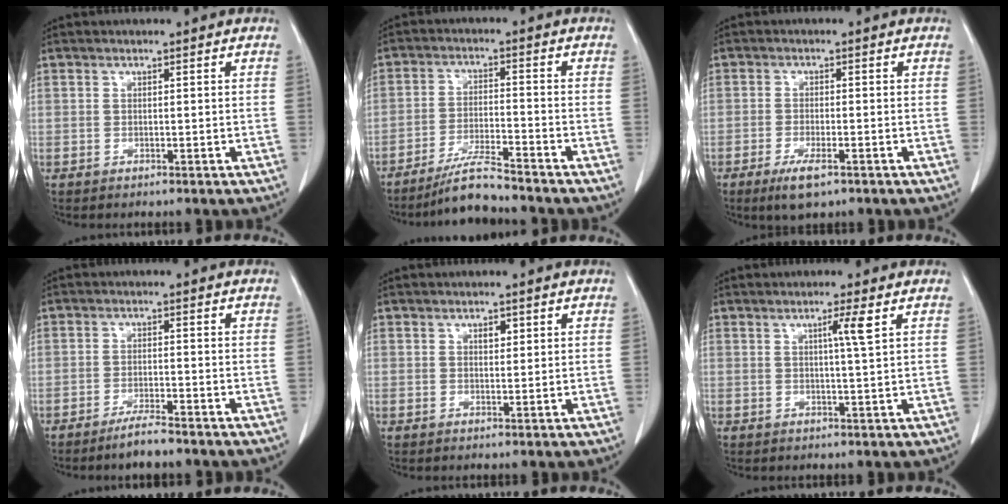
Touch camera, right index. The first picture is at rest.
{"total": 6.6, "force": [-6.0, -0.5, 2.8], "torque": [-0.057, -0.022, -0.109]}
{"total": 4.6, "force": [-2.7, 1.1, 3.5], "torque": [-0.071, -0.009, -0.040]}
{"total": 4.0, "force": [-3.3, 0.2, 2.2], "torque": [-0.043, -0.006, -0.058]}
{"total": 1.4, "force": [0.6, 0.8, 1.0], "torque": [-0.013, -0.002, 0.009]}
{"total": 3.0, "force": [1.1, -0.7, 2.7], "torque": [-0.048, -0.005, 0.020]}